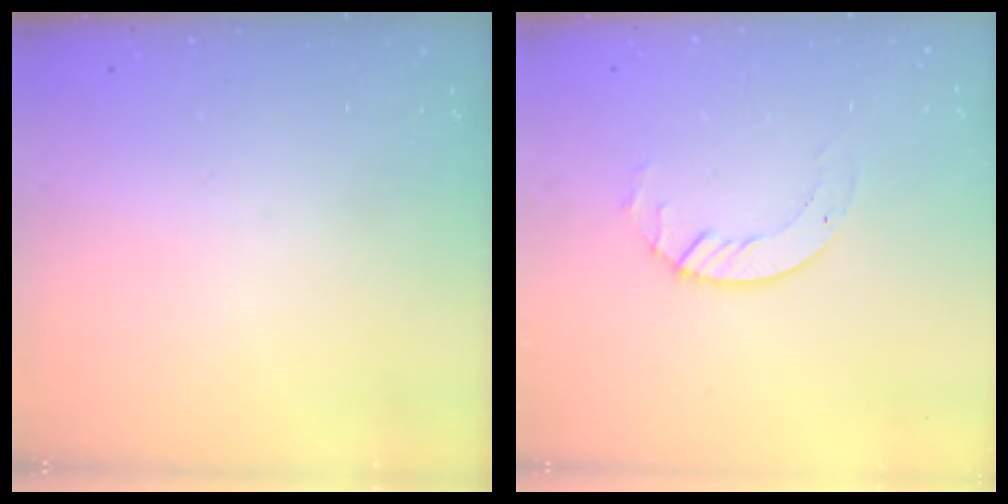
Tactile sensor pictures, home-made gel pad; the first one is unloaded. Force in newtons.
{"total": 3.3, "press": 3.3, "slide": 0.4}